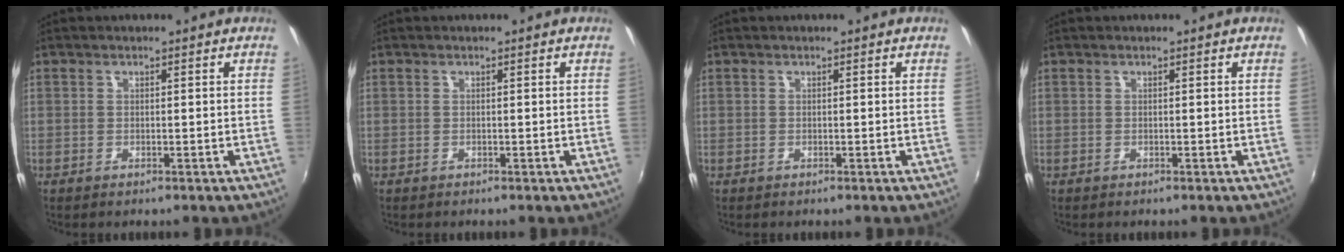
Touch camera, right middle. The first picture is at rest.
{"total": 0.0}
{"total": 0.0}
{"total": 0.0}